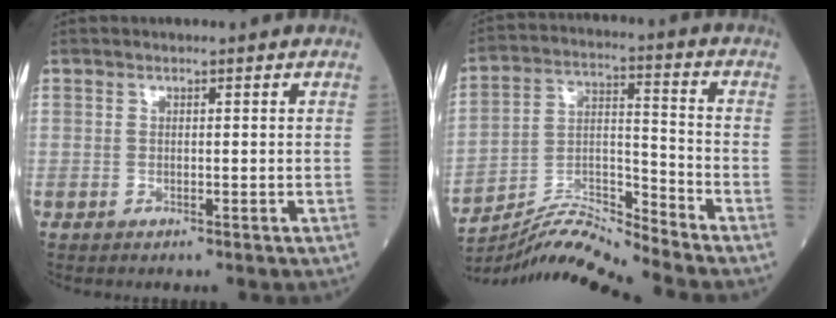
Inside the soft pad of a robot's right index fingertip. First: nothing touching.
{"total": 9.3, "force": [-9.1, -1.9, 1.2], "torque": [-0.033, 0.026, -0.167]}